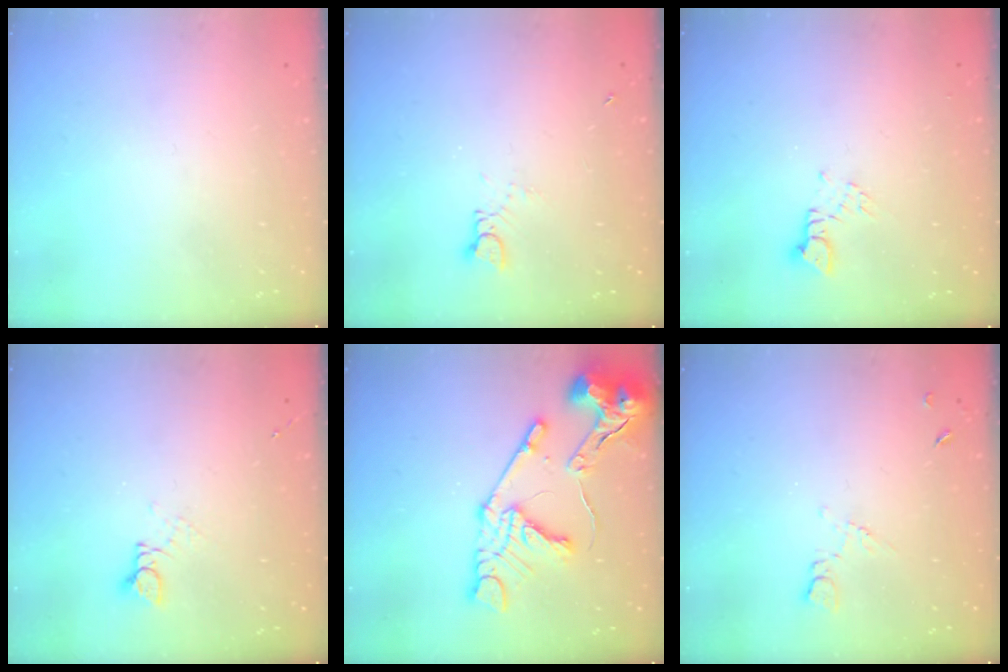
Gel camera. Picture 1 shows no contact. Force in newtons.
{"total": 1.2, "press": 1.1, "slide": 0.1}
{"total": 2.3, "press": 2.3, "slide": 0.2}
{"total": 2.5, "press": 2.5, "slide": 0.2}
{"total": 16.7, "press": 16.6, "slide": 1.9}
{"total": 5.0, "press": 5.0, "slide": 0.6}